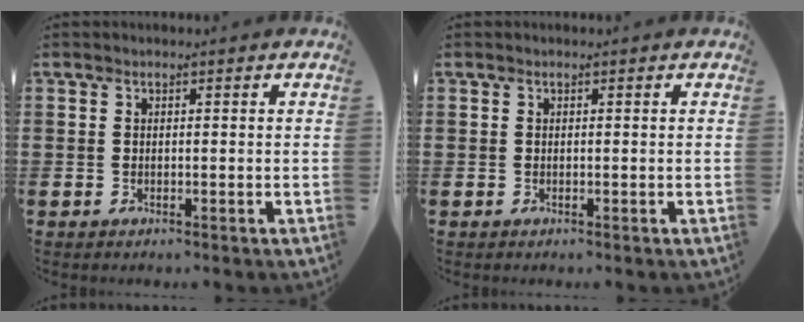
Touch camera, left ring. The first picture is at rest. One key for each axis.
{"total": 0.0}